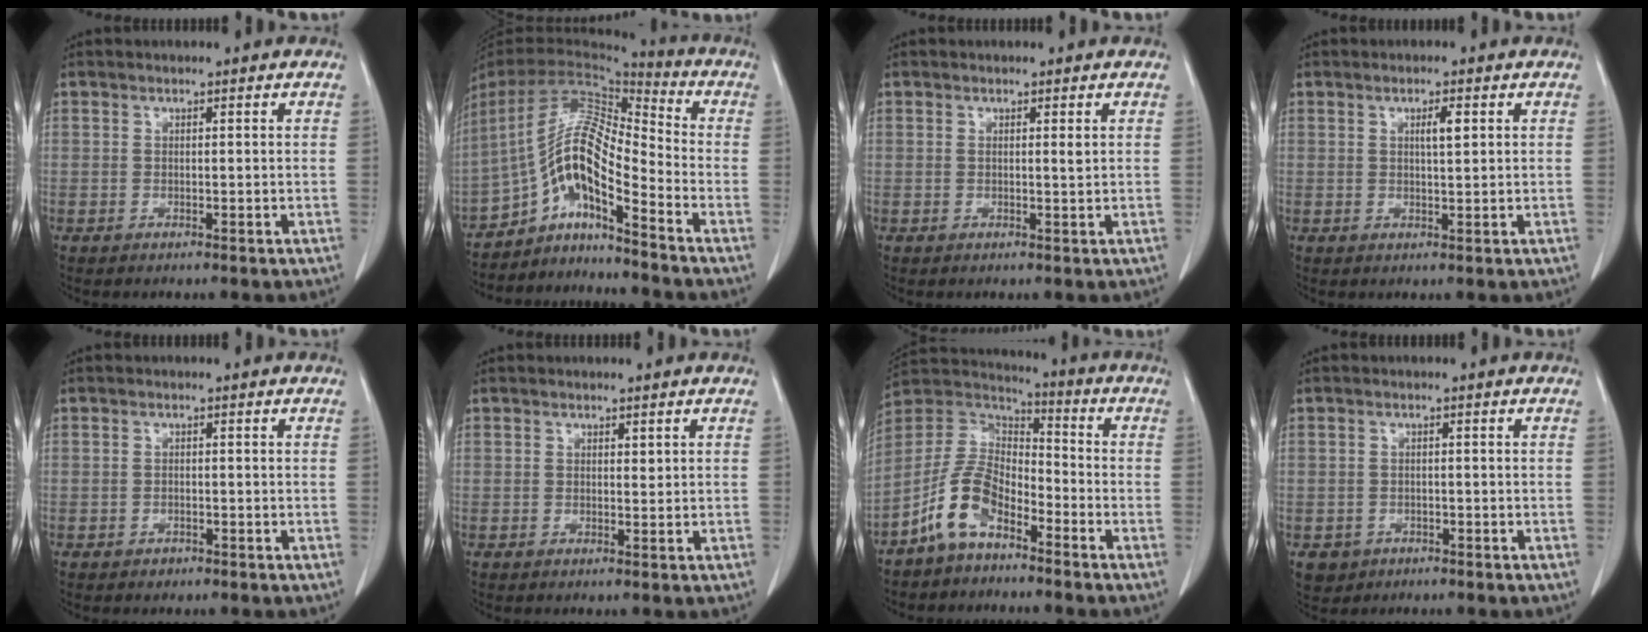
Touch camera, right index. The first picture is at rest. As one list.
[{"total": 12.1, "force": [-7.3, 1.9, 9.5], "torque": [-0.175, 0.025, -0.130]}, {"total": 0.9, "force": [0.3, -0.1, 0.8], "torque": [-0.015, -0.002, 0.005]}, {"total": 2.2, "force": [0.8, 0.3, 2.1], "torque": [-0.036, -0.001, 0.013]}, {"total": 0.7, "force": [-0.4, 0.6, 0.2], "torque": [-0.004, 0.002, -0.004]}, {"total": 0.6, "force": [0.4, 0.2, 0.4], "torque": [-0.005, -0.004, 0.006]}, {"total": 9.9, "force": [-5.8, 4.9, 6.3], "torque": [-0.144, 0.020, -0.118]}, {"total": 2.8, "force": [-1.1, 2.5, 0.3], "torque": [-0.001, 0.008, -0.012]}]